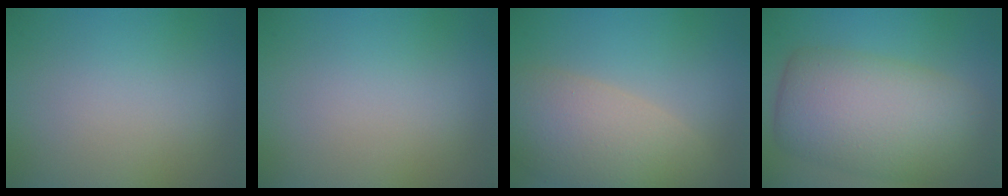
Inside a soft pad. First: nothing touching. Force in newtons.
{"total": 0.0}
{"total": 7.9, "press": 7.9, "slide": 0.7}
{"total": 9.6, "press": 9.6, "slide": 0.6}